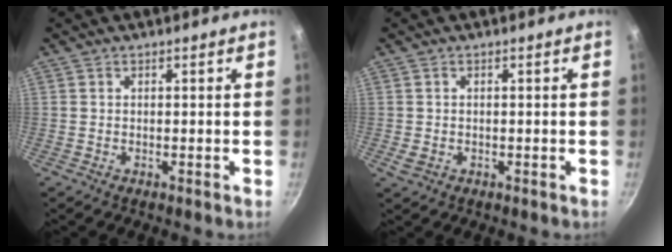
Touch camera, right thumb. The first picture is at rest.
{"total": 1.7, "force": [-0.3, 1.3, 1.0], "torque": [-0.018, -0.001, 0.000]}